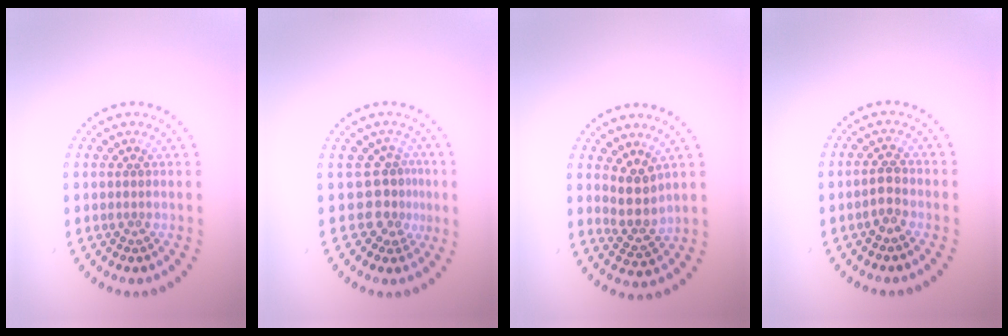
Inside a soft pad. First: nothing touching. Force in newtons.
{"total": 2.9, "press": 2.1, "slide": 2.0}
{"total": 2.9, "press": 2.3, "slide": 1.7}
{"total": 1.8, "press": 1.7, "slide": 0.5}